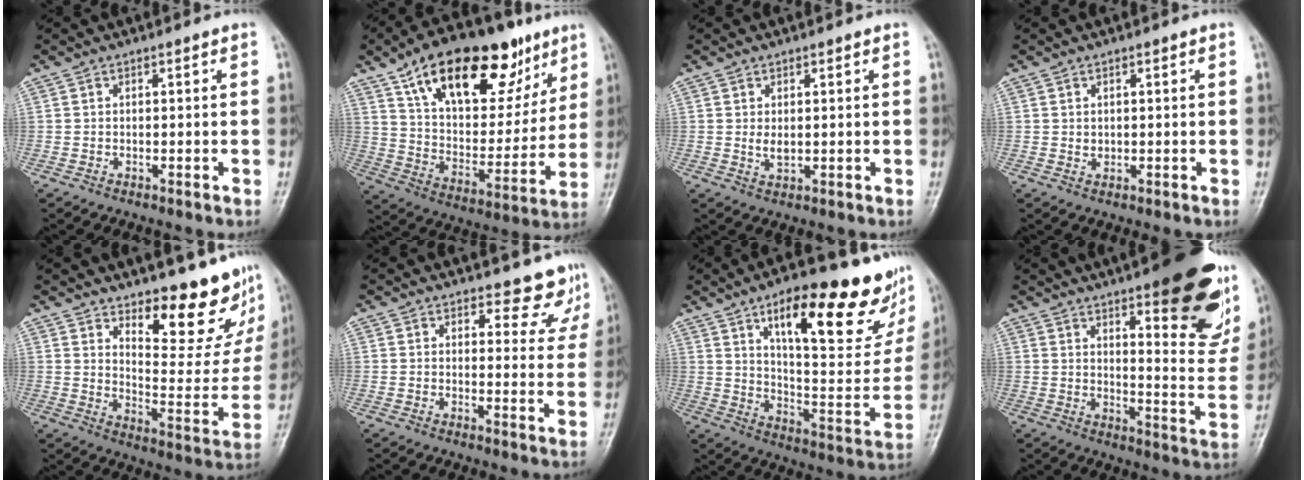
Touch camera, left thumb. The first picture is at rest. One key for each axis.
{"total": 28.1, "fx": 15.9, "fy": 13.9, "fz": 18.6, "tx": -0.250, "ty": -0.019, "tz": 0.261}
{"total": 2.3, "fx": 0.5, "fy": 1.5, "fz": 1.8, "tx": -0.025, "ty": -0.007, "tz": 0.011}
{"total": 1.2, "fx": 0.4, "fy": 1.0, "fz": 0.6, "tx": -0.003, "ty": -0.003, "tz": 0.008}
{"total": 15.8, "fx": 12.3, "fy": 5.4, "fz": 8.4, "tx": -0.060, "ty": -0.114, "tz": 0.176}
{"total": 7.4, "fx": 6.6, "fy": 3.2, "fz": 1.2, "tx": 0.027, "ty": -0.044, "tz": 0.061}
{"total": 28.9, "fx": 16.1, "fy": 9.5, "fz": 22.1, "tx": -0.269, "ty": -0.051, "tz": 0.245}
{"total": 24.6, "fx": 14.3, "fy": 7.2, "fz": 18.7, "tx": -0.207, "ty": -0.070, "tz": 0.189}